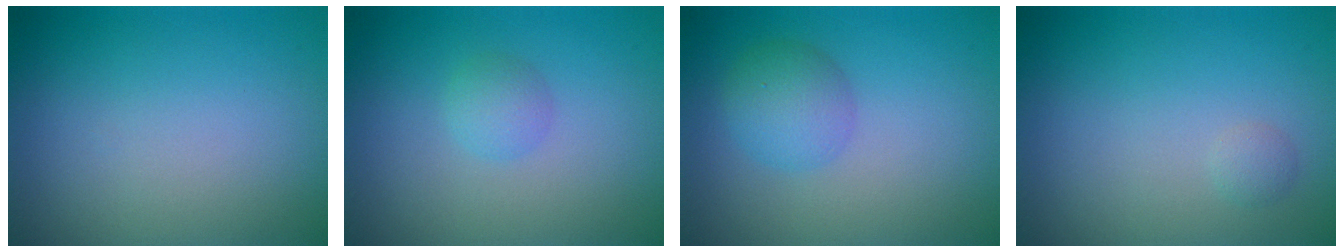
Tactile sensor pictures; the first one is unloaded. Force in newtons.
{"total": 1.5, "press": 1.5, "slide": 0.0}
{"total": 2.9, "press": 2.9, "slide": 0.1}
{"total": 0.7, "press": 0.7, "slide": 0.0}